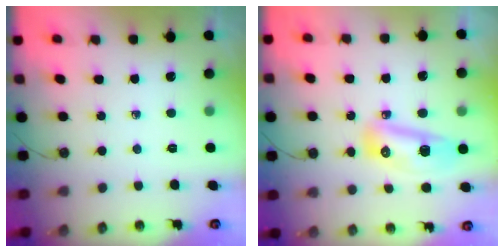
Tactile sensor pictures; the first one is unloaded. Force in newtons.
{"total": 10.0, "press": 9.9, "slide": 1.2}